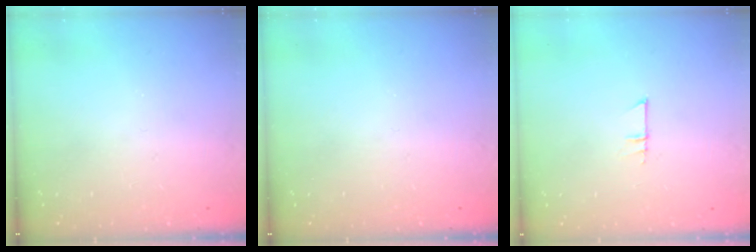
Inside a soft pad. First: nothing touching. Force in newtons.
{"total": 0.0}
{"total": 4.6, "press": 4.6, "slide": 0.4}